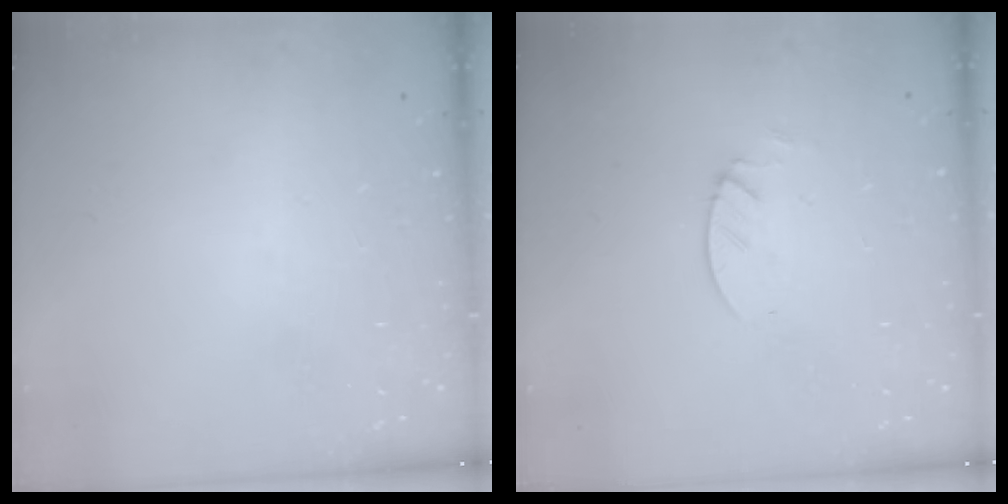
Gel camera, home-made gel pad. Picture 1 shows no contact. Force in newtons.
{"total": 2.1, "press": 2.1, "slide": 0.2}